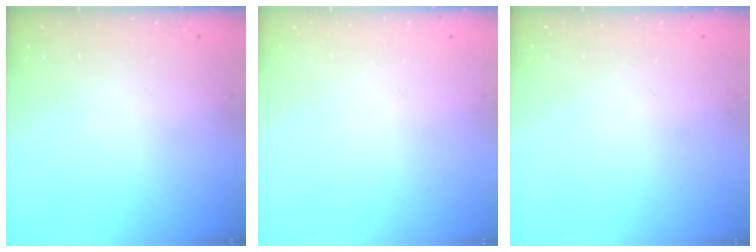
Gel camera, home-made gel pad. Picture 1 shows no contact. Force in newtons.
{"total": 0.0}
{"total": 0.0}